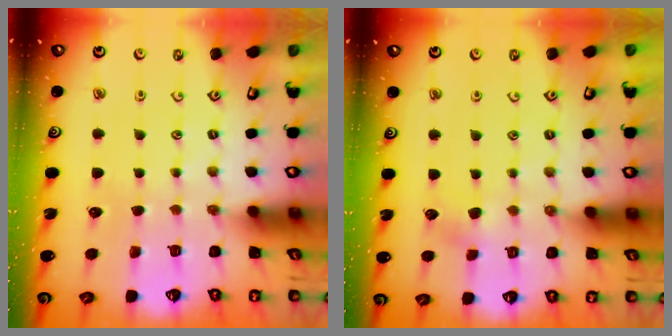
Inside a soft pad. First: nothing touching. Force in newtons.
{"total": 2.8, "press": 2.8, "slide": 0.6}